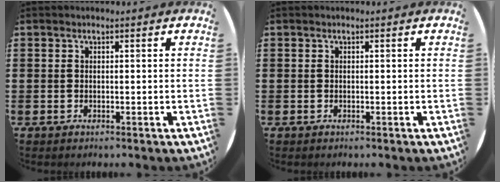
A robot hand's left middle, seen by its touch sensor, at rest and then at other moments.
{"total": 0.0}